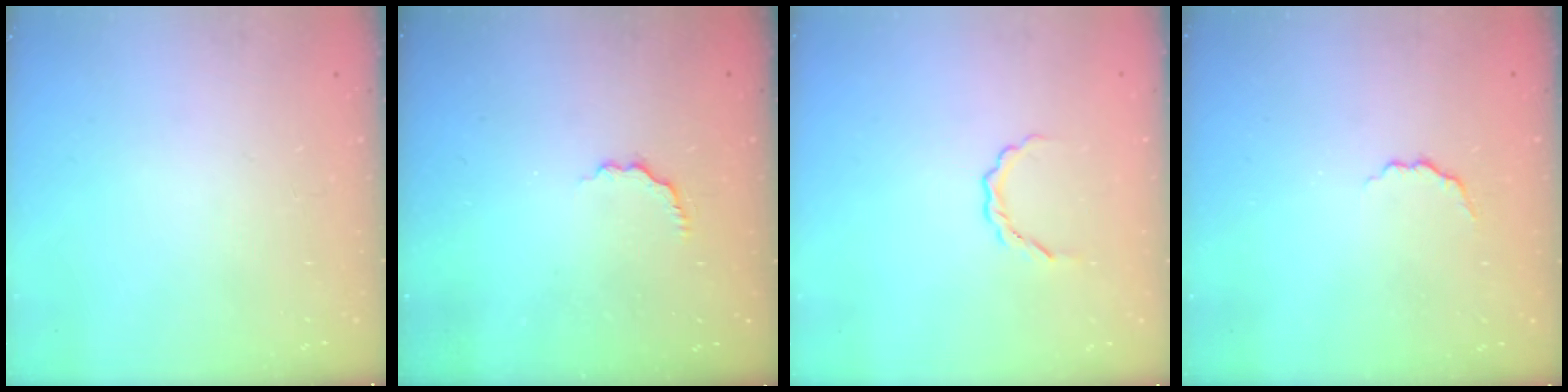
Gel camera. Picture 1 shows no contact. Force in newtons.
{"total": 2.8, "press": 2.6, "slide": 0.9}
{"total": 2.8, "press": 2.7, "slide": 0.8}
{"total": 2.7, "press": 2.6, "slide": 0.9}